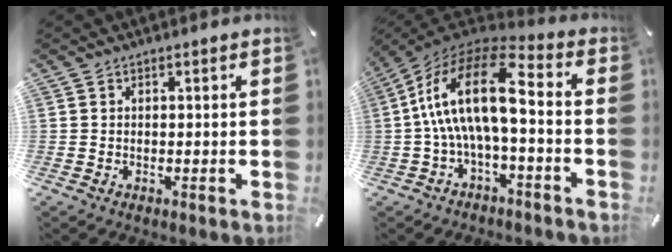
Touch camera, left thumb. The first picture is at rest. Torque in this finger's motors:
{"motor_torque": [0.10, 1.71, 1.71, -1.06, 0.83]}